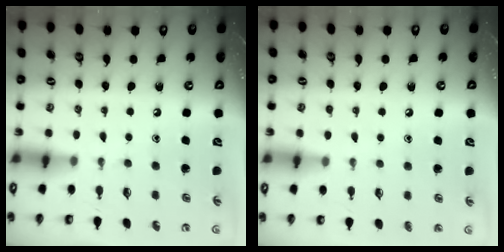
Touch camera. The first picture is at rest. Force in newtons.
{"total": 4.5, "press": 4.4, "slide": 0.7}